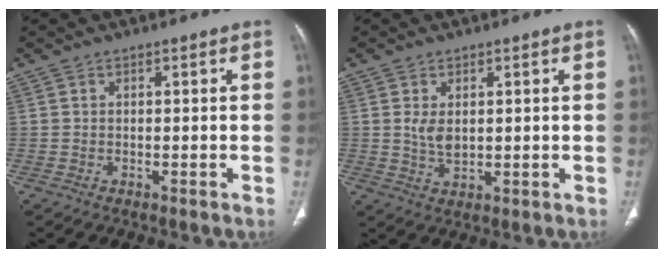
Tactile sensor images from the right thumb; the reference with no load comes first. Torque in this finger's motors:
{"motor_torque": [2.05, 2.06, -0.09, -0.06, 0.00]}